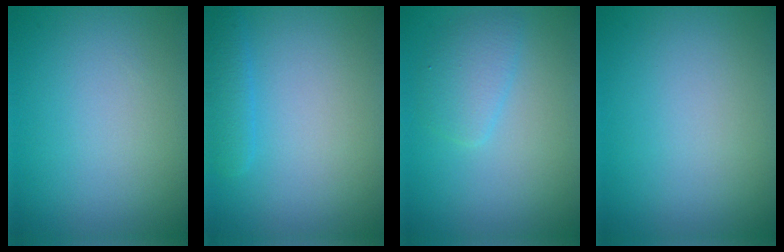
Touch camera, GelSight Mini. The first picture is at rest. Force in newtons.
{"total": 1.5, "press": 1.5, "slide": 0.2}
{"total": 2.2, "press": 2.2, "slide": 0.1}
{"total": 0.0}